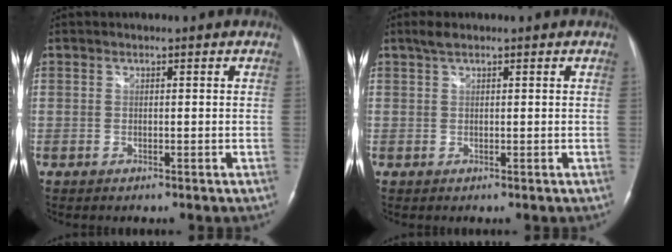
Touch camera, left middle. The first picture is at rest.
{"total": 0.6, "force": [0.5, 0.1, 0.4], "torque": [-0.014, 0.009, 0.010]}